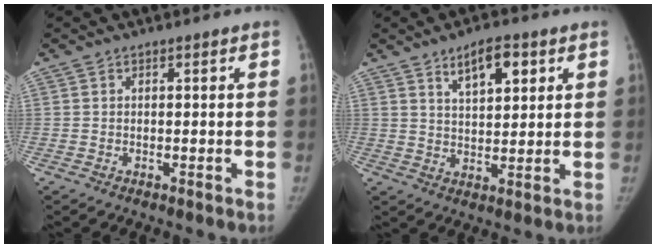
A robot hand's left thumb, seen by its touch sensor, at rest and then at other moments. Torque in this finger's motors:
{"motor_torque": [-0.14, 0.23, 0.83, -0.53, 0.00]}